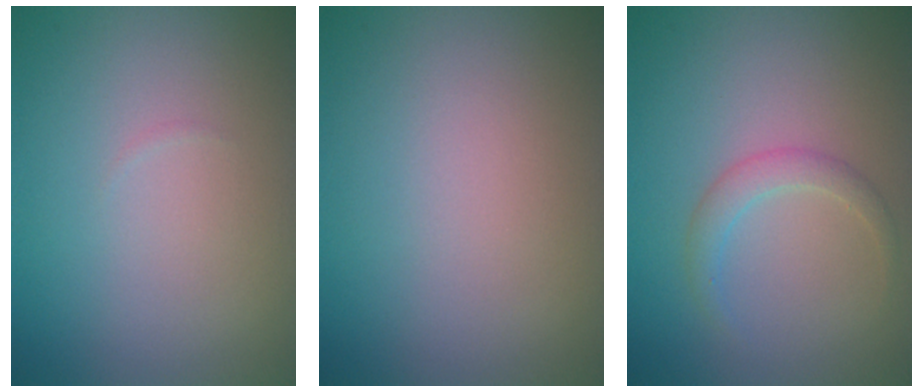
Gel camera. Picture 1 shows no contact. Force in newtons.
{"total": 0.0}
{"total": 1.7, "press": 1.7, "slide": 0.2}